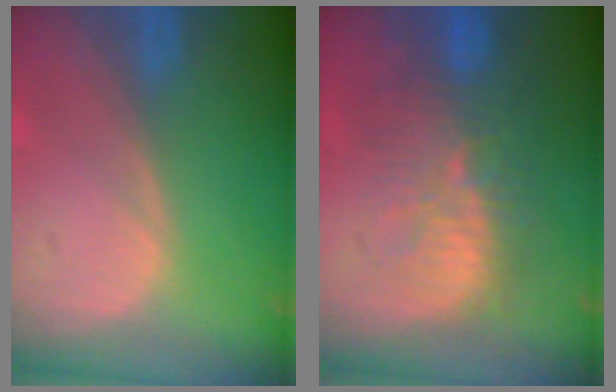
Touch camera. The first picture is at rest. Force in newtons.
{"total": 10.4, "press": 9.6, "slide": 3.8}